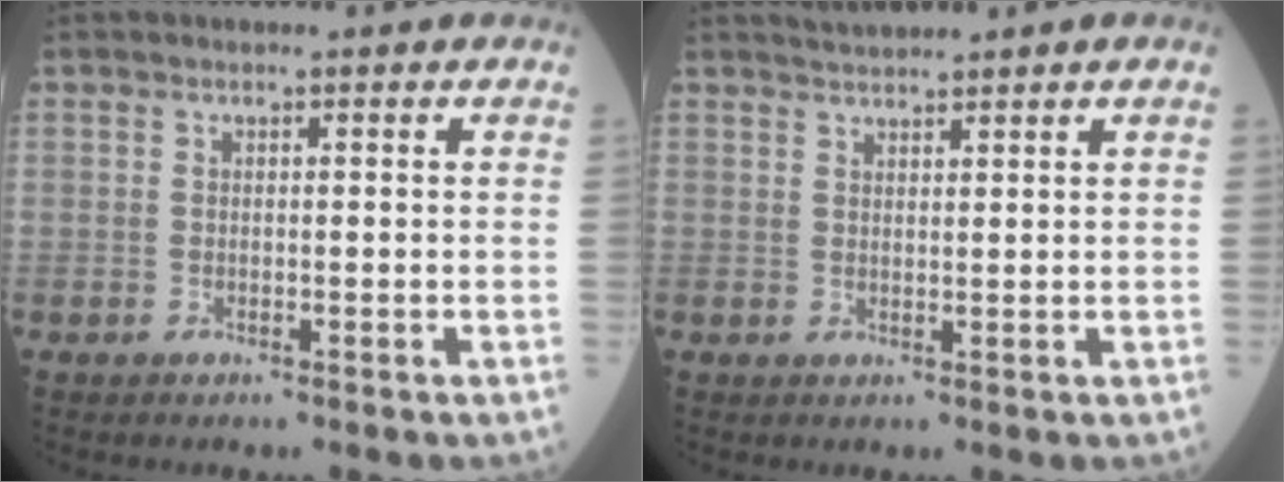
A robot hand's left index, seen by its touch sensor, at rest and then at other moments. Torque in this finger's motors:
{"motor_torque": [-0.96, -0.81, -0.74, -0.01]}